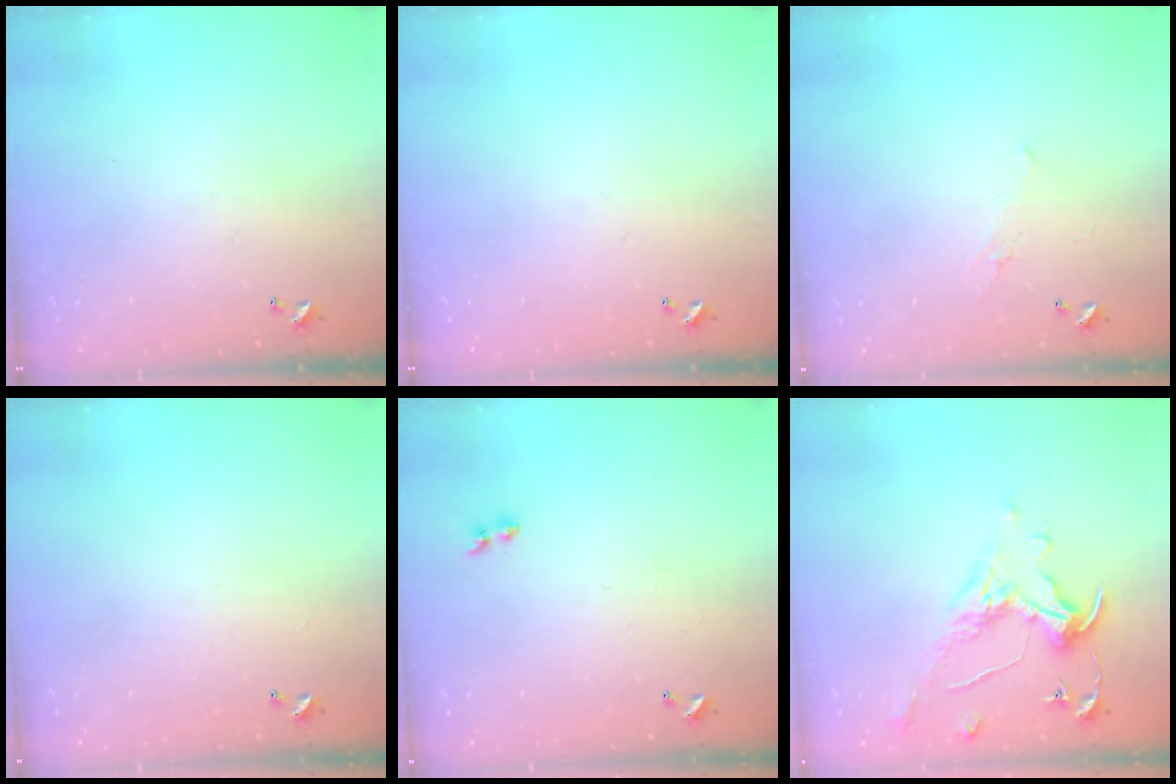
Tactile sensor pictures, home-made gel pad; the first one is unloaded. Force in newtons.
{"total": 0.0}
{"total": 0.9, "press": 0.5, "slide": 0.7}
{"total": 2.6, "press": 2.6, "slide": 0.3}
{"total": 1.3, "press": 1.1, "slide": 0.7}
{"total": 0.8, "press": 0.7, "slide": 0.5}